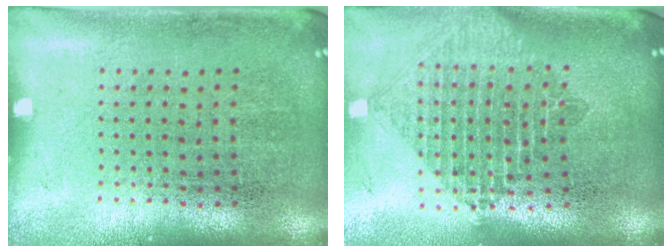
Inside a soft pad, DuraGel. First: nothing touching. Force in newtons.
{"total": 2.2, "press": 1.7, "slide": 1.4}